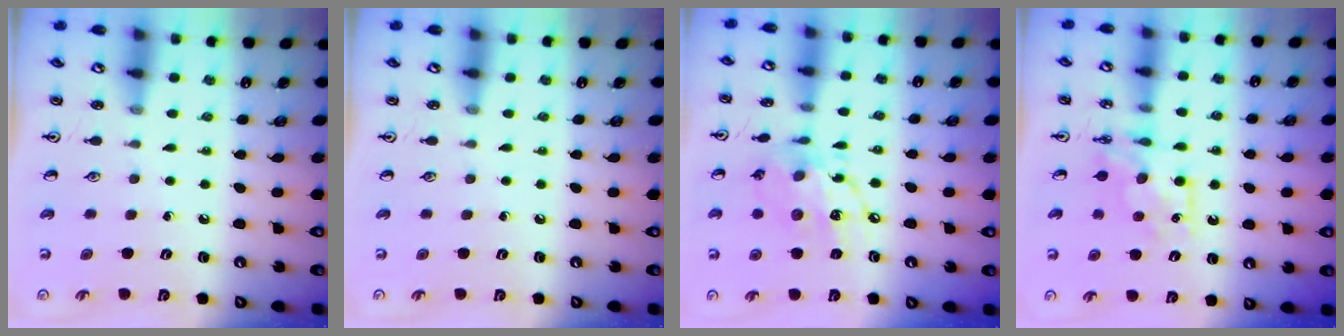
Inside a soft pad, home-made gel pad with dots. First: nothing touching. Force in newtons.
{"total": 0.0}
{"total": 13.0, "press": 13.0, "slide": 0.9}
{"total": 7.7, "press": 7.7, "slide": 0.7}